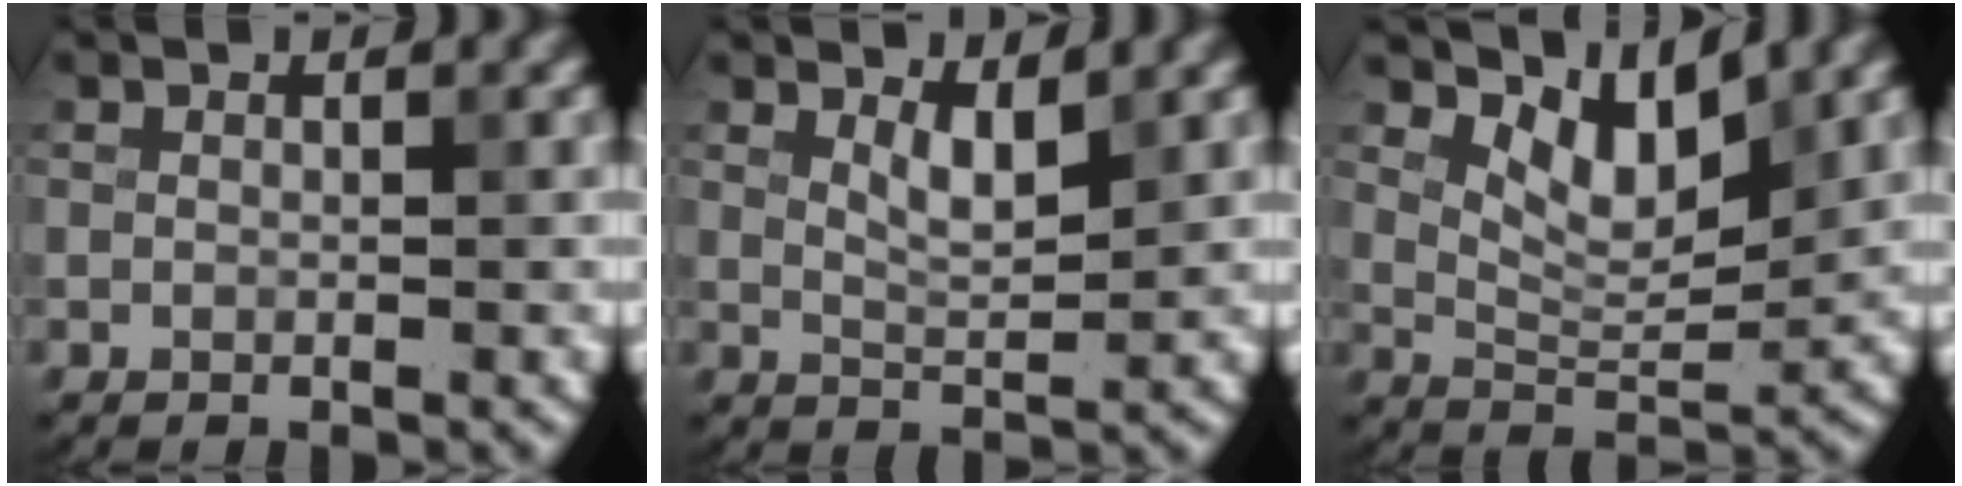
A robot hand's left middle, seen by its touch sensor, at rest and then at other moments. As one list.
[{"total": 2.2, "force": [1.4, 0.6, 1.7], "torque": [-0.030, -0.007, 0.027]}, {"total": 4.6, "force": [2.7, 1.9, 3.1], "torque": [-0.061, -0.011, 0.046]}]